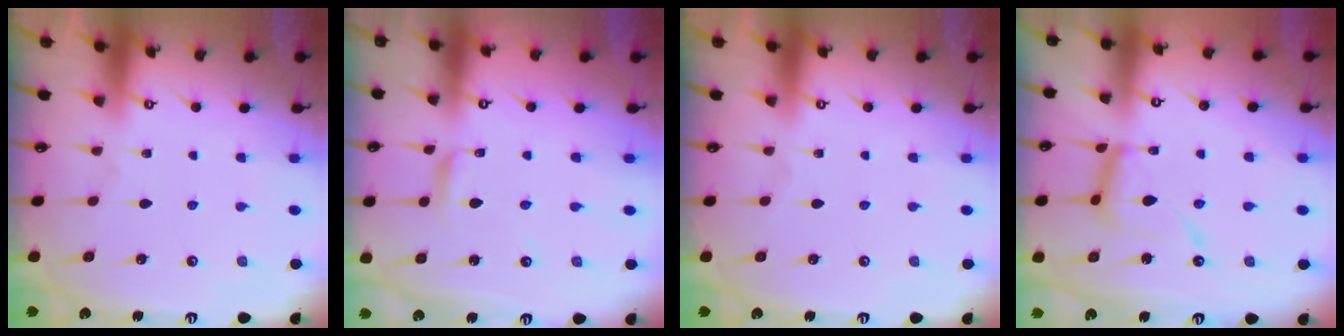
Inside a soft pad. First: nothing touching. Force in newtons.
{"total": 2.9, "press": 2.8, "slide": 0.3}
{"total": 0.0}
{"total": 13.2, "press": 13.1, "slide": 1.2}